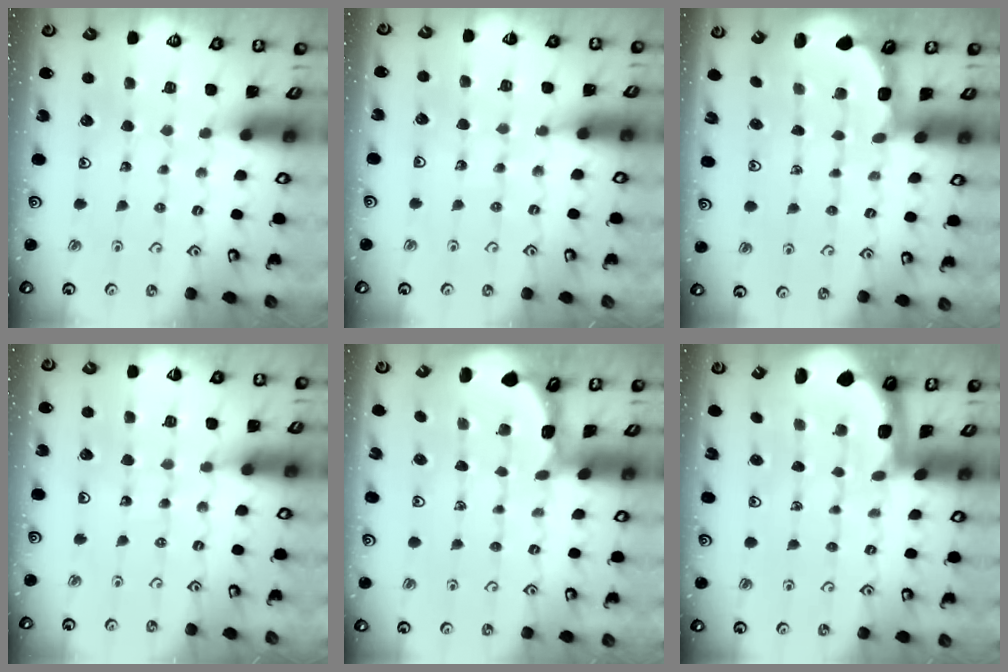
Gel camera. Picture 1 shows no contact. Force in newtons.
{"total": 4.0, "press": 3.9, "slide": 0.9}
{"total": 2.7, "press": 2.3, "slide": 1.4}
{"total": 4.6, "press": 4.5, "slide": 1.3}
{"total": 1.3, "press": 1.3, "slide": 0.3}
{"total": 1.5, "press": 1.5, "slide": 0.2}